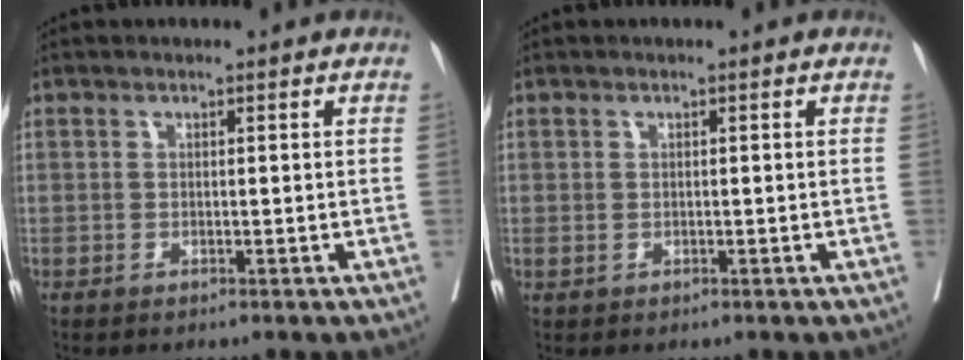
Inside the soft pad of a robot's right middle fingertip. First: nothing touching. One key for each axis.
{"total": 0.5, "fx": 0.1, "fy": 0.5, "fz": 0.2, "tx": -0.004, "ty": 0.000, "tz": 0.006}